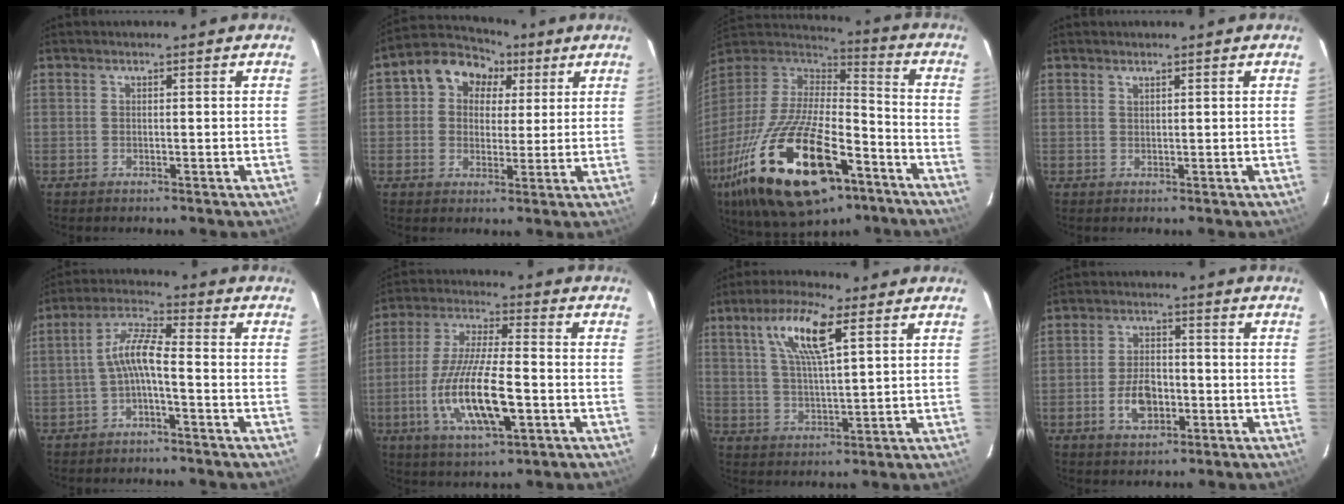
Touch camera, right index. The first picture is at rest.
{"total": 9.2, "force": [2.9, 7.9, 3.8], "torque": [-0.075, 0.035, 0.041]}
{"total": 31.9, "force": [-16.3, 13.3, 23.9], "torque": [-0.469, -0.045, -0.262]}
{"total": 0.6, "force": [0.6, 0.1, 0.2], "torque": [-0.004, 0.001, 0.011]}
{"total": 5.8, "force": [-2.1, 0.9, 5.3], "torque": [-0.123, 0.018, -0.039]}
{"total": 15.3, "force": [-4.4, 3.8, 14.1], "torque": [-0.290, -0.014, -0.080]}
{"total": 10.5, "force": [4.9, 2.5, 8.9], "torque": [-0.164, 0.014, 0.091]}
{"total": 7.0, "force": [-2.4, 4.1, 5.1], "torque": [-0.100, 0.008, -0.035]}